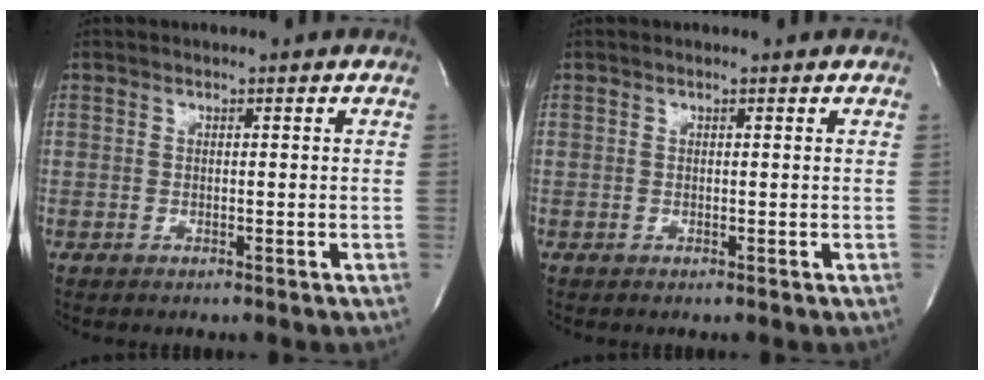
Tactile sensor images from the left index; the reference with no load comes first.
{"total": 0.0}